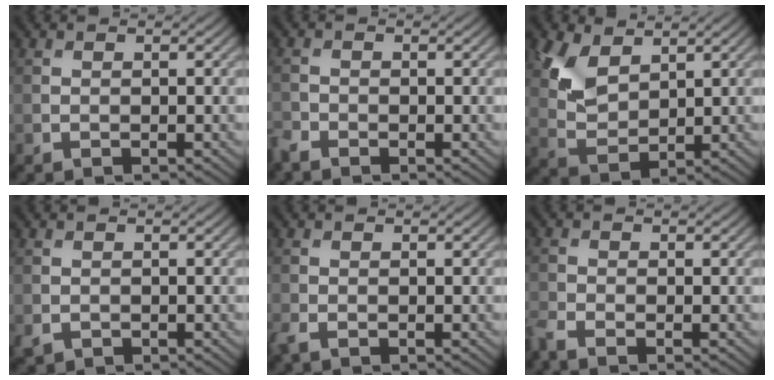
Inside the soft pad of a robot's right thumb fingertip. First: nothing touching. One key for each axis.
{"total": 1.9, "fx": -1.8, "fy": 0.5, "fz": 0.4, "tx": -0.013, "ty": -0.008, "tz": -0.047}
{"total": 6.5, "fx": 3.4, "fy": 3.8, "fz": 4.0, "tx": -0.098, "ty": -0.005, "tz": 0.071}
{"total": 1.0, "fx": -0.4, "fy": 0.8, "fz": 0.4, "tx": -0.012, "ty": -0.009, "tz": -0.006}
{"total": 1.2, "fx": -0.8, "fy": 0.4, "fz": 0.7, "tx": -0.027, "ty": -0.007, "tz": -0.023}
{"total": 2.3, "fx": -1.9, "fy": 0.4, "fz": 1.3, "tx": -0.037, "ty": -0.012, "tz": -0.050}